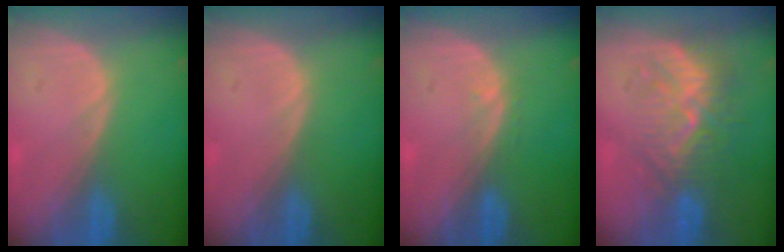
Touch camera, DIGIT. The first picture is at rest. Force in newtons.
{"total": 0.0}
{"total": 0.7, "press": 0.7, "slide": 0.2}
{"total": 8.7, "press": 8.2, "slide": 3.2}